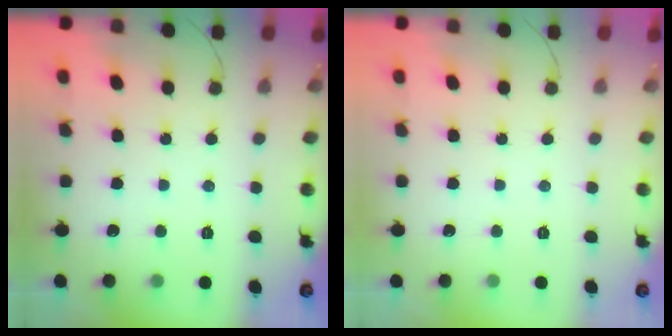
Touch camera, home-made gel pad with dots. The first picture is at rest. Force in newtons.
{"total": 0.0}